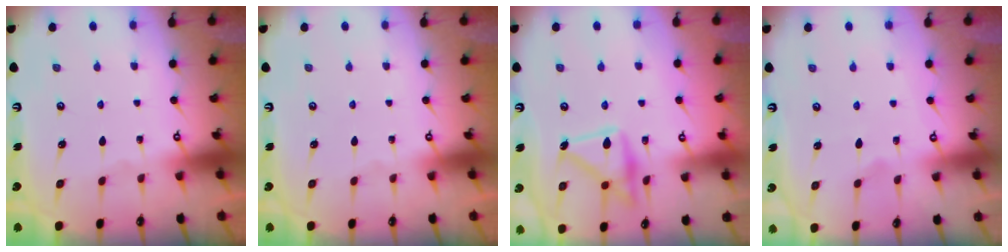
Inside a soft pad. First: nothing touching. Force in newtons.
{"total": 0.0}
{"total": 16.8, "press": 16.8, "slide": 1.0}
{"total": 6.5, "press": 6.5, "slide": 0.2}